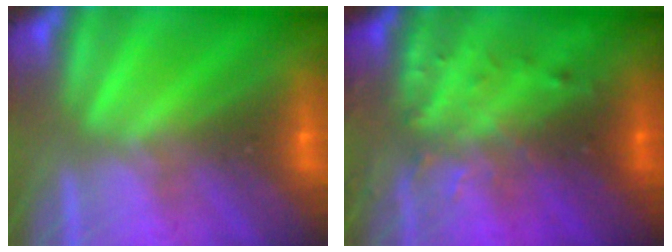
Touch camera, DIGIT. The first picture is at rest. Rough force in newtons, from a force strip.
{"total": 3.3}